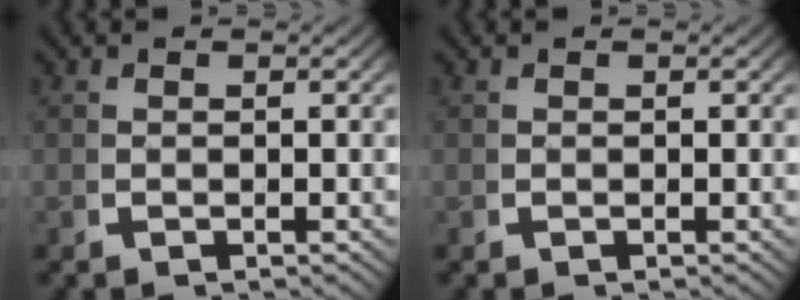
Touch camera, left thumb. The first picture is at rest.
{"total": 0.0}